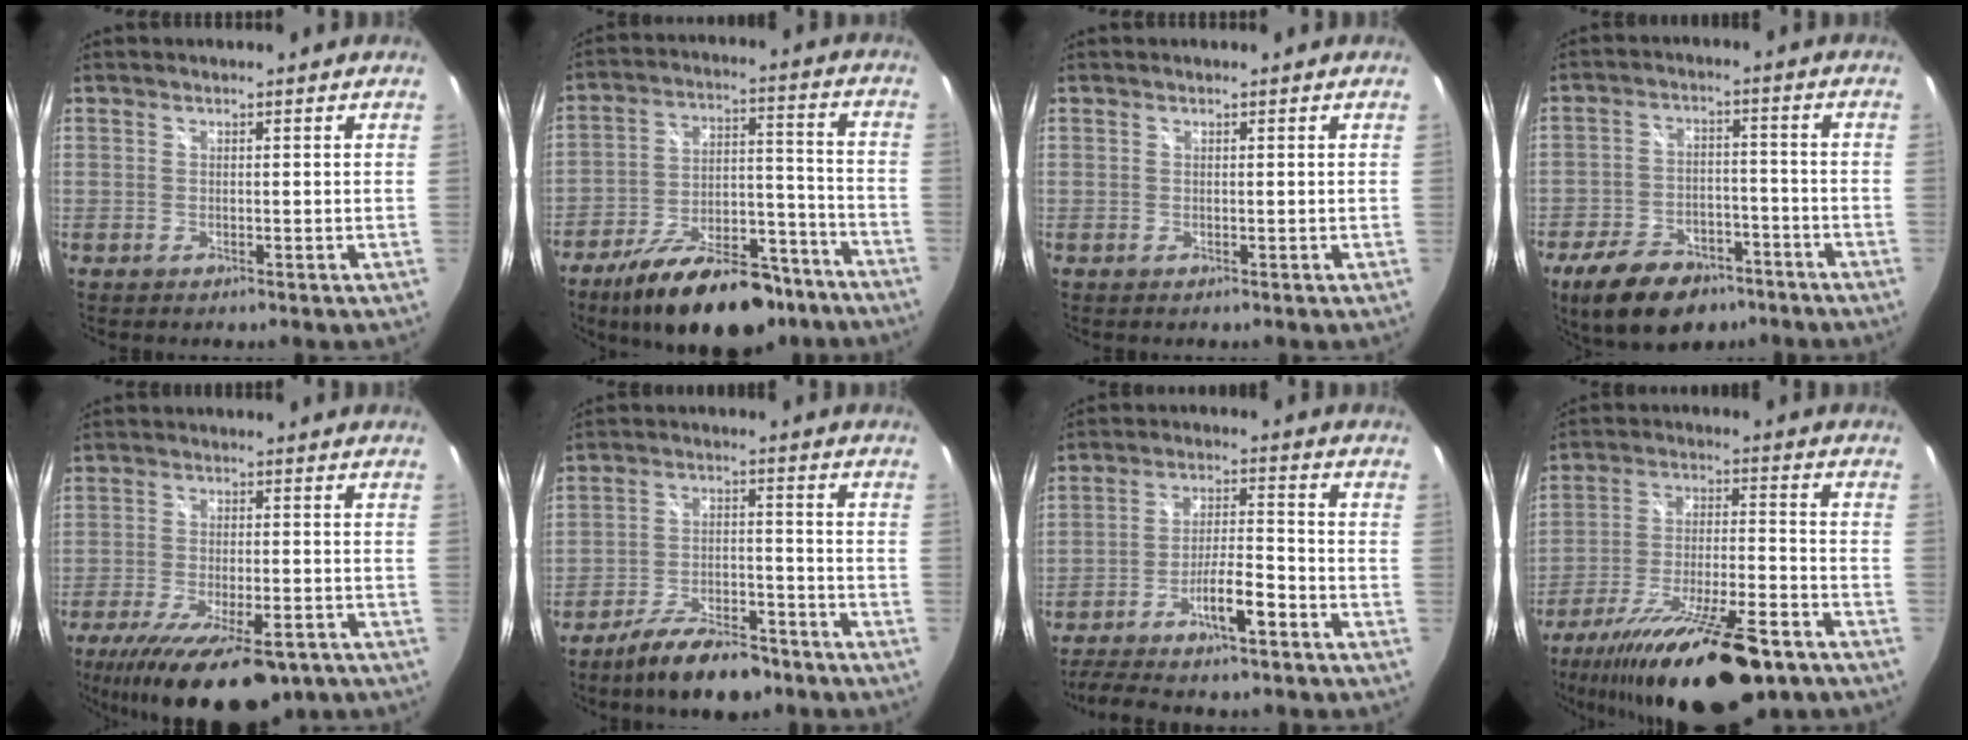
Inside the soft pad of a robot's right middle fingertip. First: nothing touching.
{"total": 21.0, "force": [-15.3, 8.9, 11.3], "torque": [-0.193, 0.009, -0.220]}
{"total": 0.0}
{"total": 15.1, "force": [-10.2, 8.1, 7.7], "torque": [-0.171, -0.002, -0.155]}
{"total": 19.7, "force": [-13.2, 6.9, 12.9], "torque": [-0.245, -0.053, -0.194]}
{"total": 11.7, "force": [-9.2, 3.9, 6.1], "torque": [-0.120, 0.001, -0.149]}
{"total": 10.2, "force": [-7.6, 1.2, 6.7], "torque": [-0.136, 0.013, -0.127]}
{"total": 24.9, "force": [-18.0, 6.7, 15.9], "torque": [-0.287, -0.050, -0.278]}